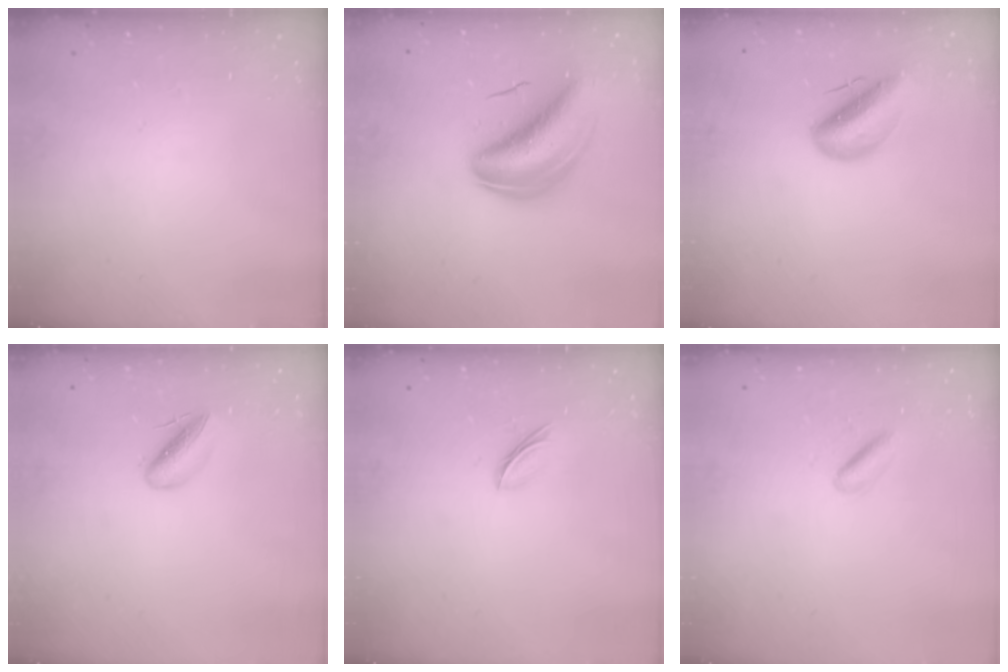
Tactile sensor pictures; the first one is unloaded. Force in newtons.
{"total": 9.3, "press": 8.9, "slide": 2.6}
{"total": 10.2, "press": 9.7, "slide": 3.2}
{"total": 5.5, "press": 5.2, "slide": 1.5}
{"total": 3.7, "press": 3.6, "slide": 0.7}
{"total": 2.4, "press": 2.2, "slide": 0.8}